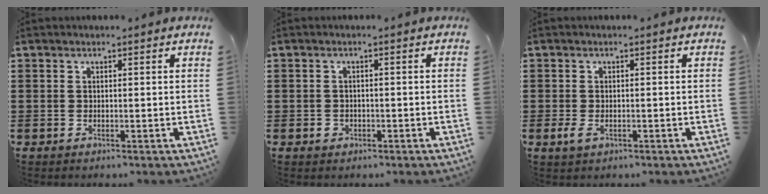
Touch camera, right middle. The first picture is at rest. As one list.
[{"total": 1.2, "force": [-0.4, 1.1, 0.3], "torque": [-0.008, 0.004, -0.010]}, {"total": 1.8, "force": [-0.6, 1.0, 1.3], "torque": [-0.041, -0.006, -0.015]}]